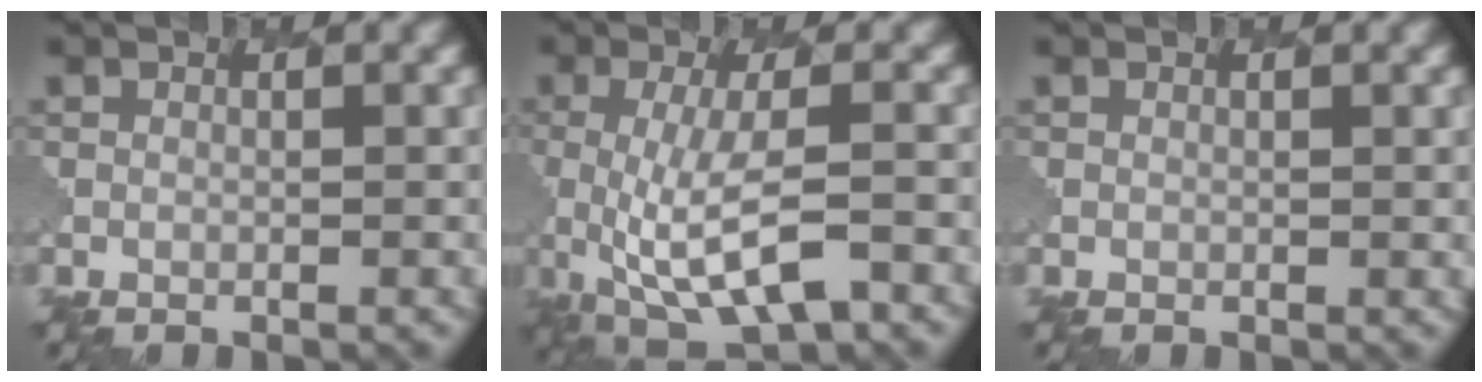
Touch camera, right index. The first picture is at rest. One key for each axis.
{"total": 6.8, "fx": -1.3, "fy": 2.3, "fz": 6.3, "tx": -0.113, "ty": -0.014, "tz": -0.023}
{"total": 0.0}